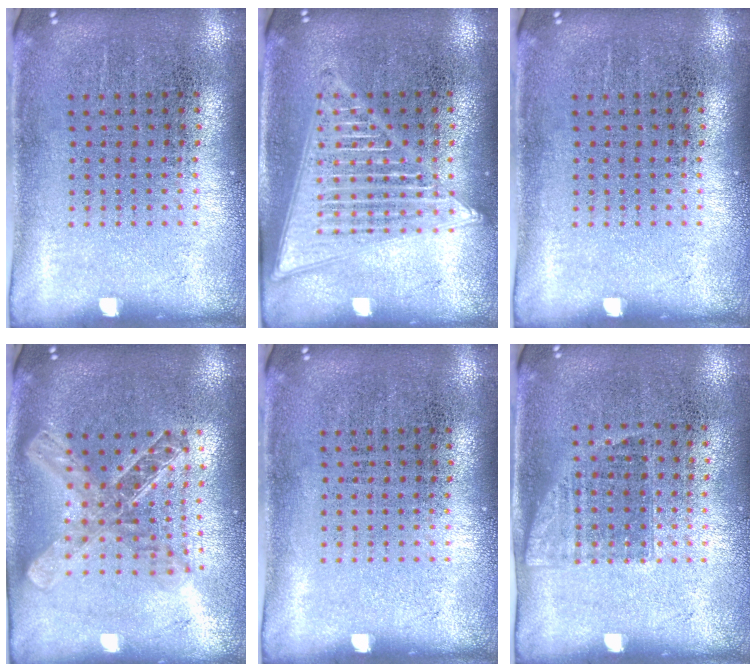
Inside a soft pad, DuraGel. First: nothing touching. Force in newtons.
{"total": 2.7, "press": 2.7, "slide": 0.2}
{"total": 0.0}
{"total": 2.0, "press": 1.7, "slide": 1.1}
{"total": 0.0}
{"total": 1.0, "press": 0.8, "slide": 0.5}